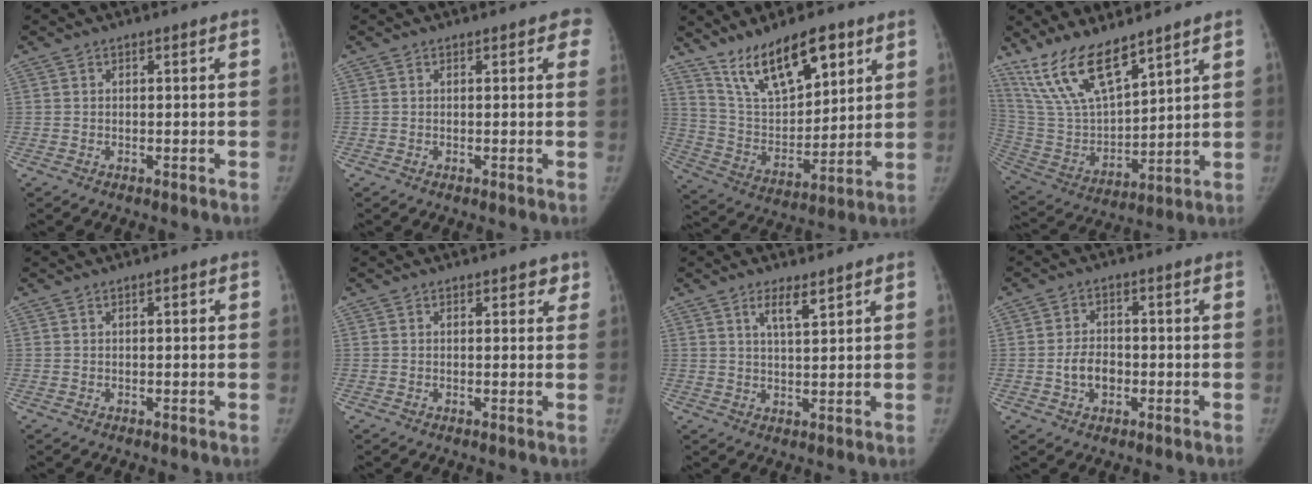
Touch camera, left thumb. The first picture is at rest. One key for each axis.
{"total": 2.2, "fx": 1.1, "fy": 1.2, "fz": 1.4, "tx": 0.008, "ty": 0.000, "tz": 0.001}
{"total": 16.6, "fx": 10.5, "fy": 6.9, "fz": 10.9, "tx": -0.150, "ty": -0.053, "tz": 0.204}
{"total": 15.5, "fx": 11.6, "fy": 4.9, "fz": 9.1, "tx": -0.154, "ty": -0.055, "tz": 0.242}
{"total": 0.8, "fx": 0.1, "fy": 0.3, "fz": 0.7, "tx": -0.009, "ty": 0.002, "tz": 0.000}
{"total": 2.1, "fx": 1.4, "fy": 1.1, "fz": 1.2, "tx": 0.007, "ty": -0.004, "tz": 0.011}
{"total": 4.0, "fx": 2.6, "fy": 0.9, "fz": 2.9, "tx": -0.049, "ty": -0.017, "tz": 0.050}
{"total": 5.1, "fx": -1.2, "fy": 3.7, "fz": 3.4, "tx": -0.045, "ty": 0.012, "tz": -0.023}